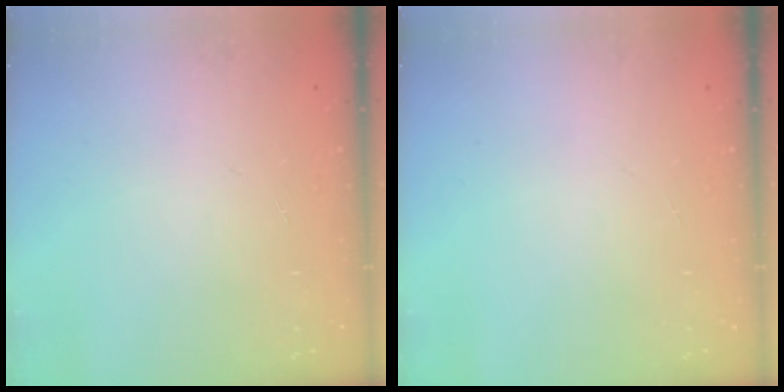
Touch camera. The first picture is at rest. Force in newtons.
{"total": 0.0}